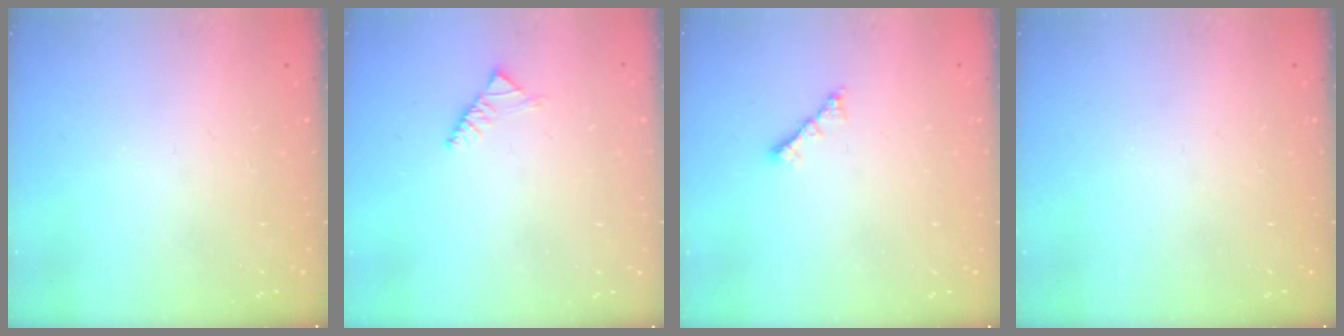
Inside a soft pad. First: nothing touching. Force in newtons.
{"total": 2.6, "press": 2.5, "slide": 0.8}
{"total": 2.0, "press": 1.9, "slide": 0.5}
{"total": 0.0}